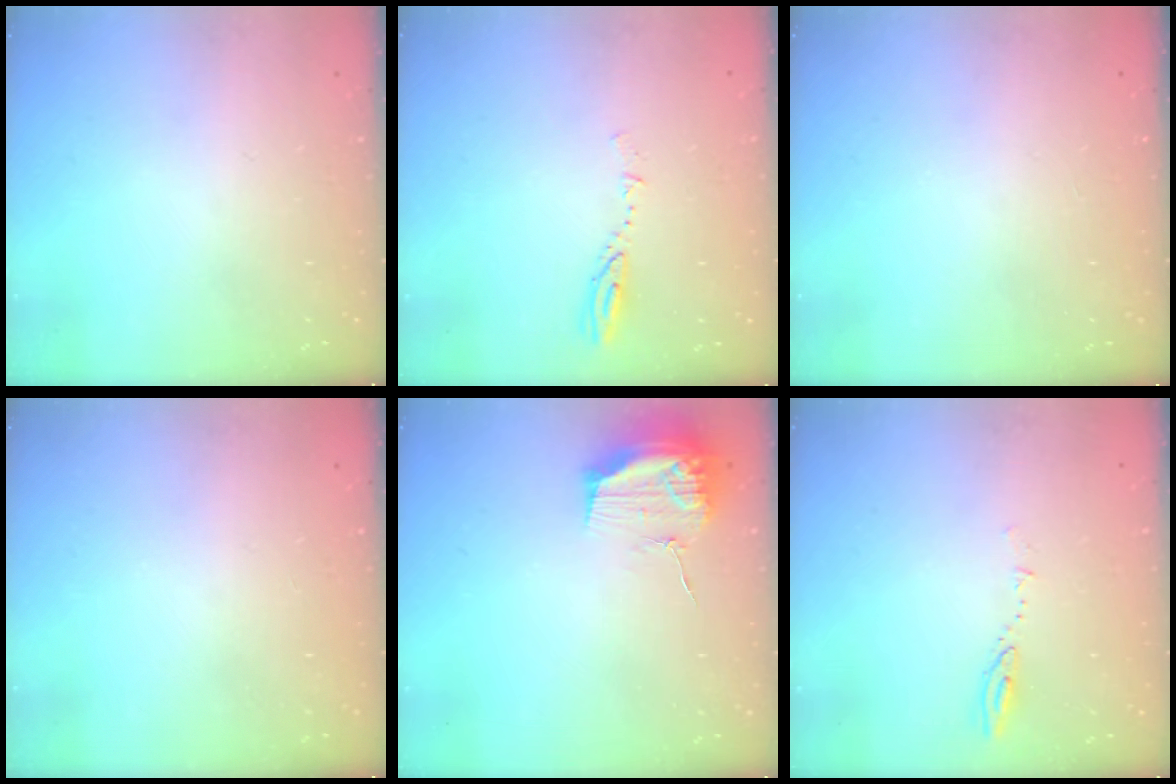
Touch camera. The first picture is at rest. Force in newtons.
{"total": 3.9, "press": 3.9, "slide": 0.3}
{"total": 0.0}
{"total": 0.0}
{"total": 13.9, "press": 13.9, "slide": 0.1}
{"total": 4.5, "press": 4.4, "slide": 0.5}